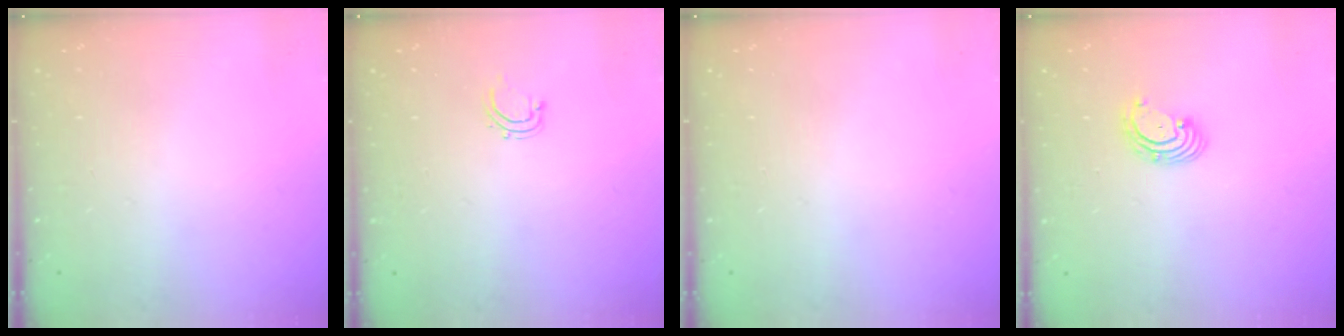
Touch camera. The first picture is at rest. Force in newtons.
{"total": 2.8, "press": 2.8, "slide": 0.5}
{"total": 0.0}
{"total": 2.9, "press": 2.9, "slide": 0.3}